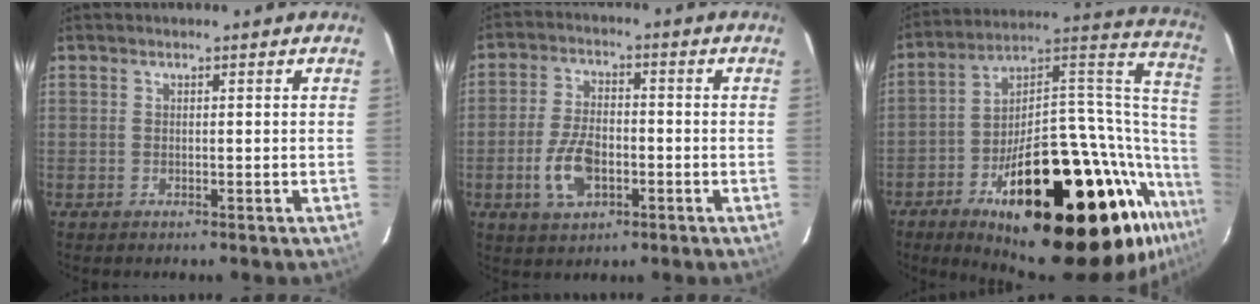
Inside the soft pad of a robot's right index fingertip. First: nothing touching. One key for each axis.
{"total": 9.0, "fx": -2.9, "fy": 5.0, "fz": 6.8, "tx": -0.143, "ty": 0.003, "tz": -0.048}
{"total": 37.1, "fx": -17.3, "fy": 12.0, "fz": 30.5, "tx": -0.408, "ty": 0.044, "tz": -0.263}